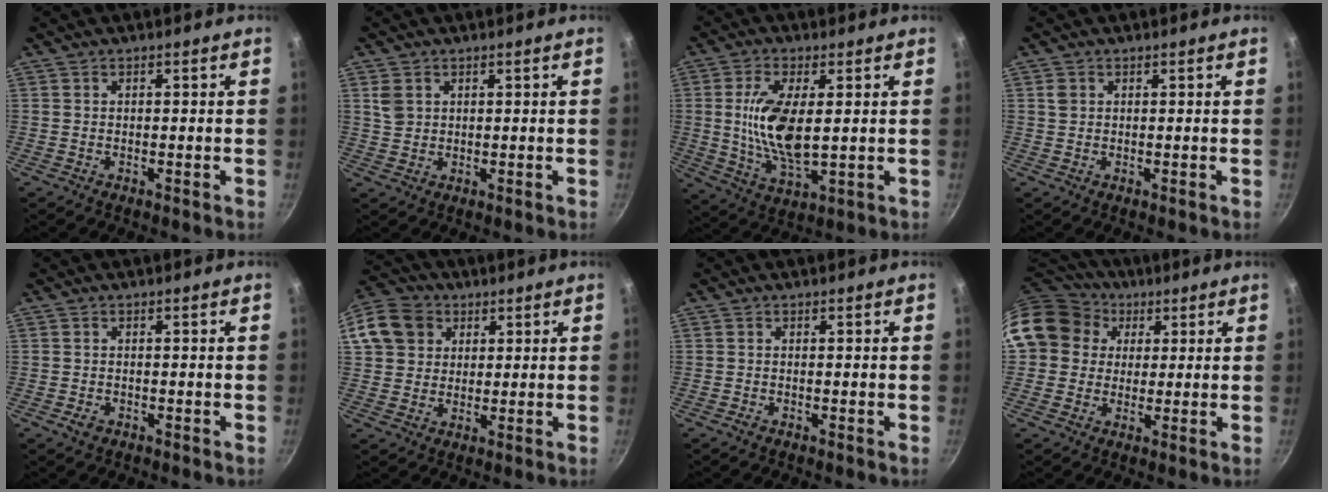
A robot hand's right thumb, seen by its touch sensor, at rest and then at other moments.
{"total": 3.3, "force": [1.2, 2.7, 1.6], "torque": [-0.023, -0.002, 0.028]}
{"total": 12.5, "force": [1.4, 5.5, 11.2], "torque": [-0.214, -0.011, 0.033]}
{"total": 1.4, "force": [0.4, 1.2, 0.5], "torque": [-0.010, 0.003, 0.008]}
{"total": 1.8, "force": [-0.9, 1.2, 0.9], "torque": [-0.017, 0.003, -0.016]}
{"total": 12.2, "force": [4.1, 10.3, 5.0], "torque": [-0.086, 0.017, 0.066]}
{"total": 0.6, "force": [-0.4, 0.2, 0.3], "torque": [-0.008, 0.001, -0.012]}
{"total": 15.8, "force": [4.2, 13.8, 6.5], "torque": [-0.113, 0.031, 0.065]}